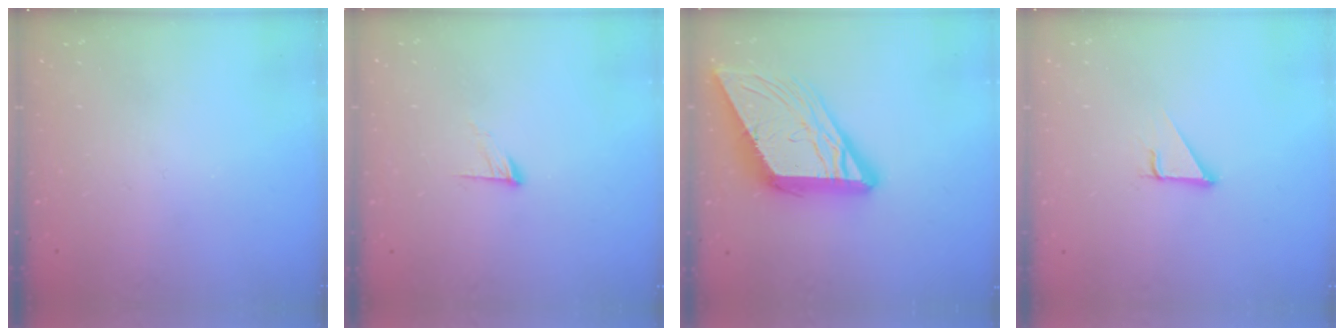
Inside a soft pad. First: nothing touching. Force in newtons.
{"total": 6.8, "press": 6.8, "slide": 0.6}
{"total": 19.3, "press": 19.2, "slide": 2.3}
{"total": 2.9, "press": 2.9, "slide": 0.1}